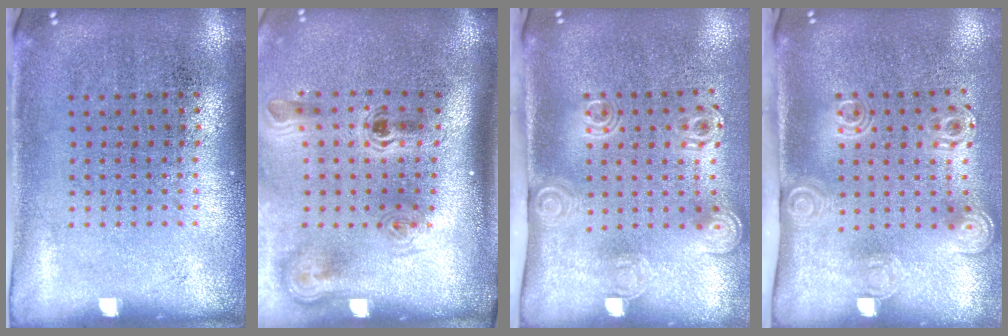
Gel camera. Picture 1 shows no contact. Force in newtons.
{"total": 2.3, "press": 1.4, "slide": 1.8}
{"total": 2.1, "press": 1.4, "slide": 1.6}
{"total": 2.1, "press": 1.4, "slide": 1.6}